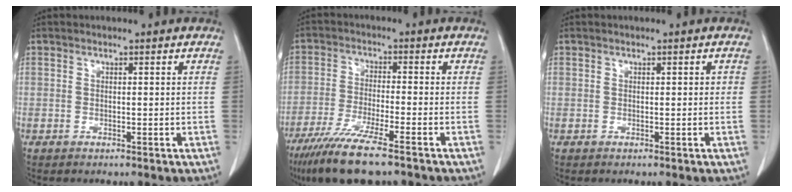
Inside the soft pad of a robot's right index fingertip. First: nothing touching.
{"total": 11.0, "force": [-8.0, 0.8, 7.4], "torque": [-0.134, -0.030, -0.137]}
{"total": 0.6, "force": [0.1, 0.4, 0.4], "torque": [-0.005, 0.007, 0.004]}